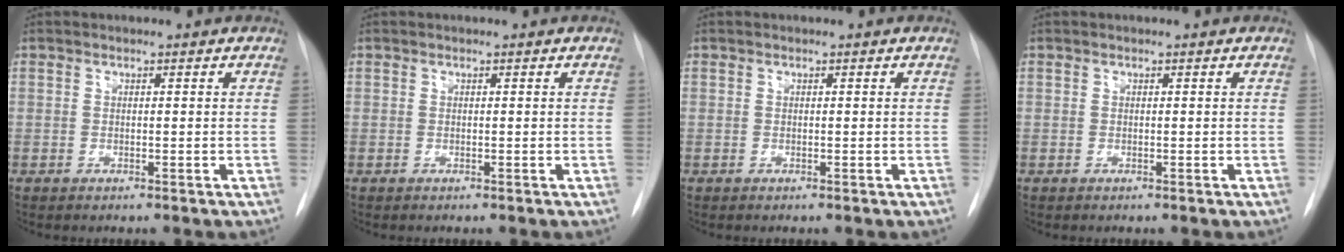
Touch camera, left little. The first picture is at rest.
{"total": 0.0}
{"total": 0.0}
{"total": 0.0}